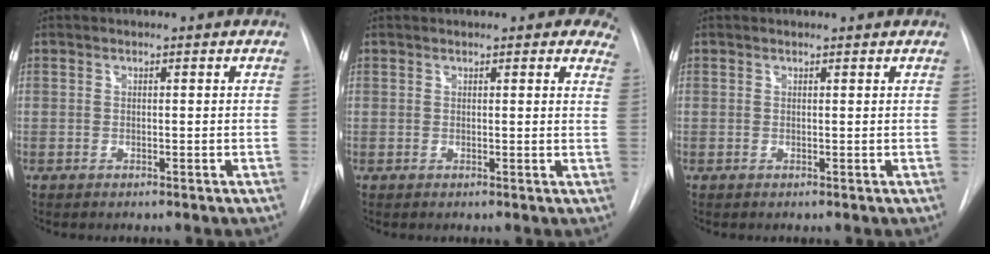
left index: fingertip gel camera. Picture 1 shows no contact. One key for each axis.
{"total": 7.9, "fx": 6.7, "fy": 2.6, "fz": 3.2, "tx": -0.013, "ty": -0.008, "tz": 0.053}
{"total": 0.9, "fx": 0.9, "fy": 0.1, "fz": 0.1, "tx": -0.008, "ty": 0.005, "tz": 0.009}